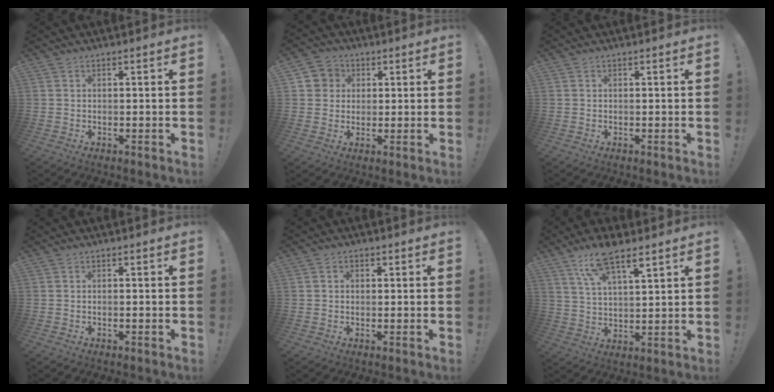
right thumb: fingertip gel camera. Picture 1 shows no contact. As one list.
[{"total": 6.1, "force": [1.1, 5.8, 1.2], "torque": [-0.013, 0.000, 0.022]}, {"total": 0.0}, {"total": 0.0}, {"total": 1.3, "force": [0.0, 1.1, 0.6], "torque": [-0.004, 0.001, -0.002]}, {"total": 10.9, "force": [7.5, 3.2, 7.2], "torque": [-0.132, -0.028, 0.135]}]